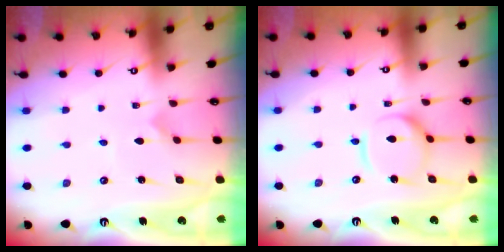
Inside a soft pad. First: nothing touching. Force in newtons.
{"total": 9.2, "press": 9.2, "slide": 0.9}